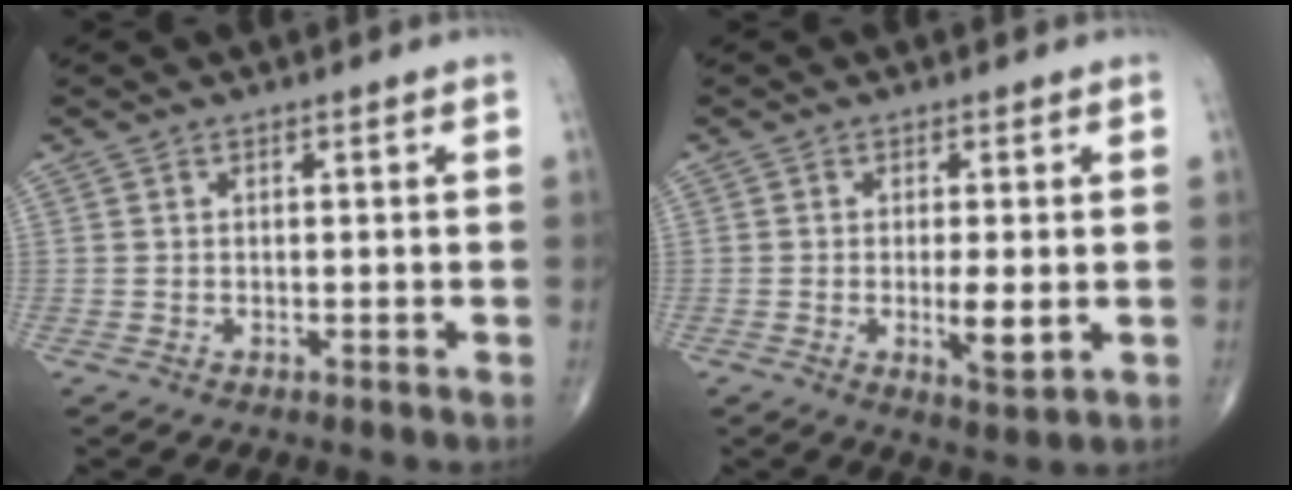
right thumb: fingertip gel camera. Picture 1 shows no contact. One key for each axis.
{"total": 4.9, "fx": -0.6, "fy": 1.3, "fz": 4.7, "tx": -0.079, "ty": -0.014, "tz": -0.009}